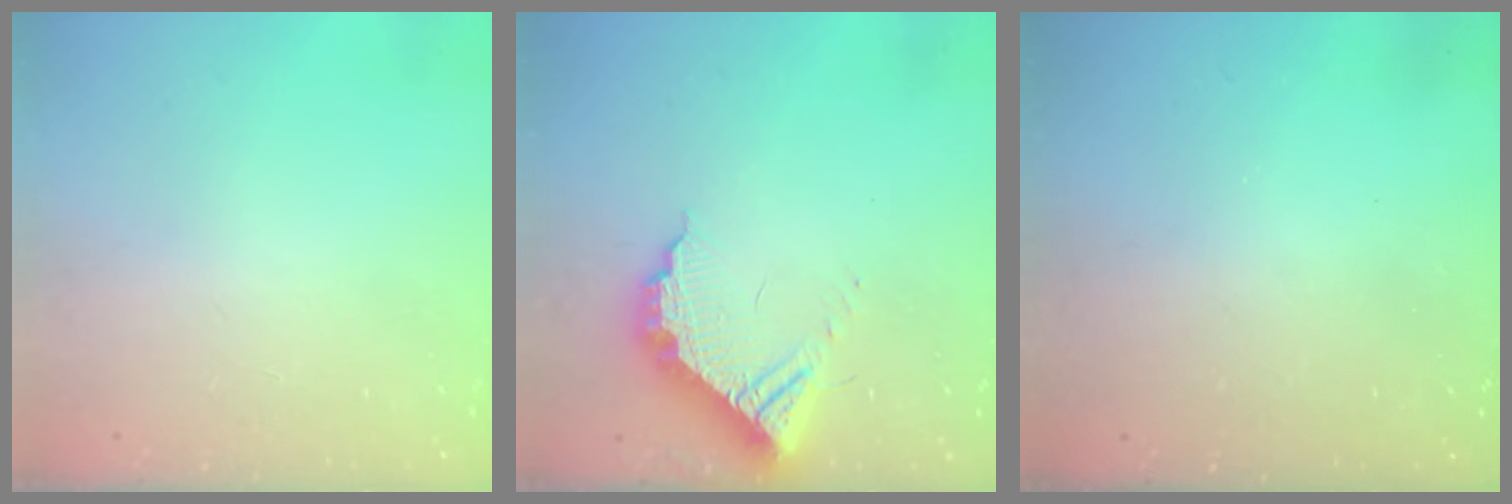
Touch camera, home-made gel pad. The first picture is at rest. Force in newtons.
{"total": 11.3, "press": 11.2, "slide": 1.3}
{"total": 3.1, "press": 3.1, "slide": 0.1}